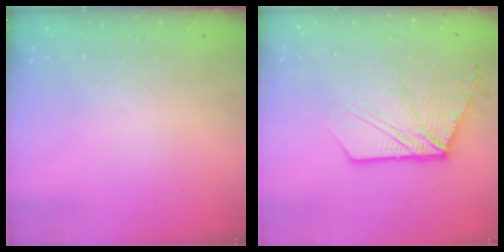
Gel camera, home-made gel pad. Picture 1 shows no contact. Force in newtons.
{"total": 14.0, "press": 13.9, "slide": 1.7}